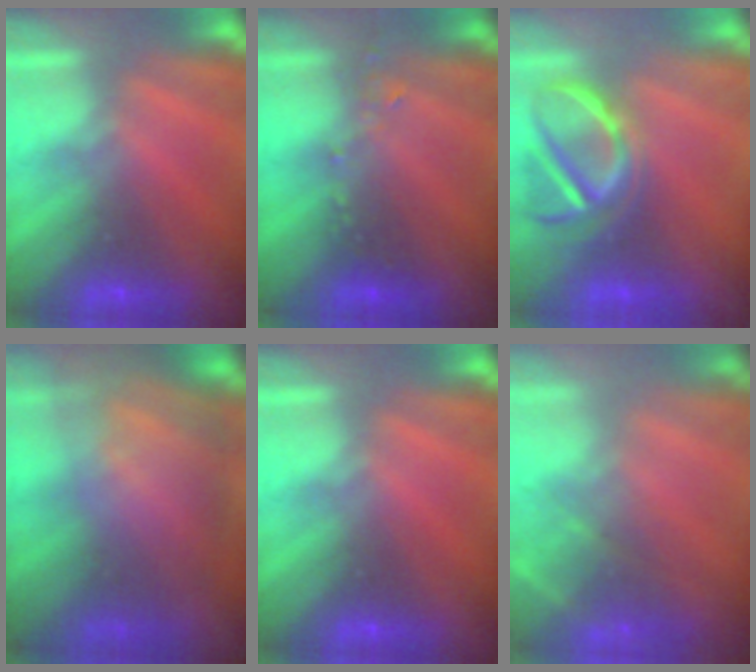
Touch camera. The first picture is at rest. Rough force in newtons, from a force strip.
{"total": 2.4}
{"total": 3.6}
{"total": 7.5}
{"total": 0.0}
{"total": 7.4}